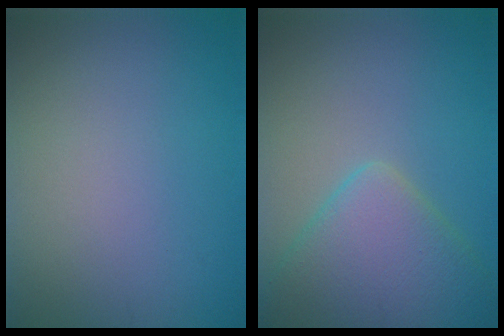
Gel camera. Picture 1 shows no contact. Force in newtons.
{"total": 6.7, "press": 6.7, "slide": 0.3}